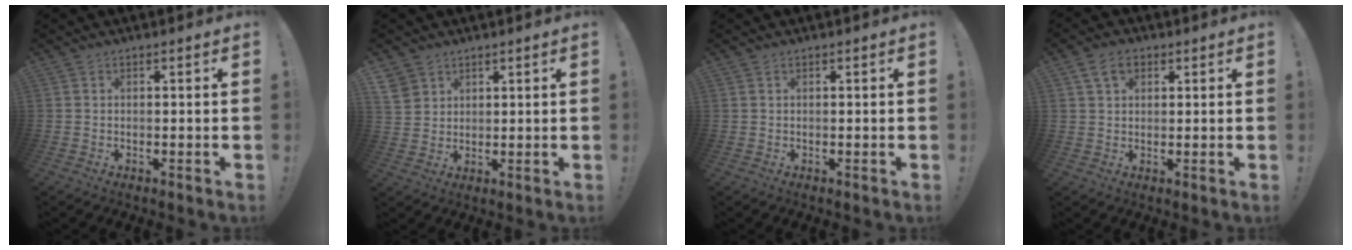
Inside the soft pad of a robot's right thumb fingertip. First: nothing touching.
{"total": 5.1, "force": [3.1, 4.0, 0.8], "torque": [-0.012, -0.020, 0.061]}
{"total": 0.0}
{"total": 5.7, "force": [2.4, 4.0, 3.4], "torque": [-0.064, 0.007, 0.047]}